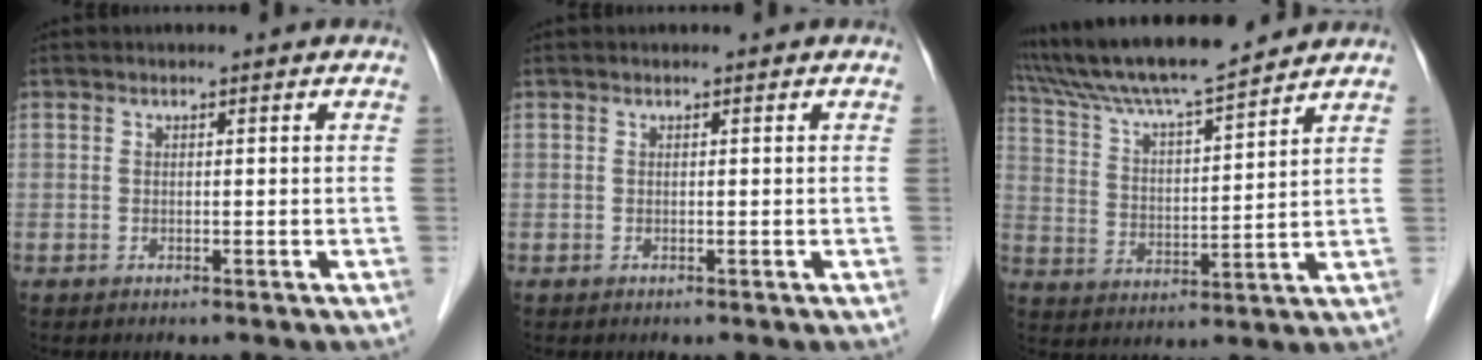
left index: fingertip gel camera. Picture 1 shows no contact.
{"total": 0.0}
{"total": 15.2, "force": [13.7, 0.6, 6.5], "torque": [-0.125, 0.014, 0.238]}